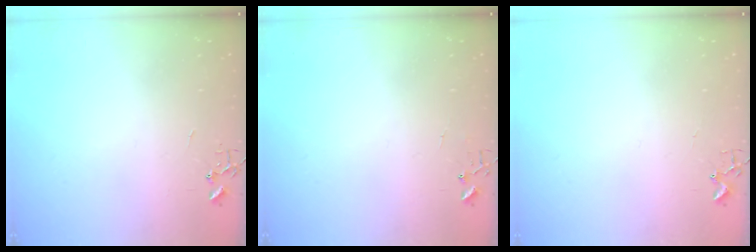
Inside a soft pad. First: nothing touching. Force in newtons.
{"total": 5.0, "press": 5.0, "slide": 0.4}
{"total": 1.7, "press": 1.6, "slide": 0.2}